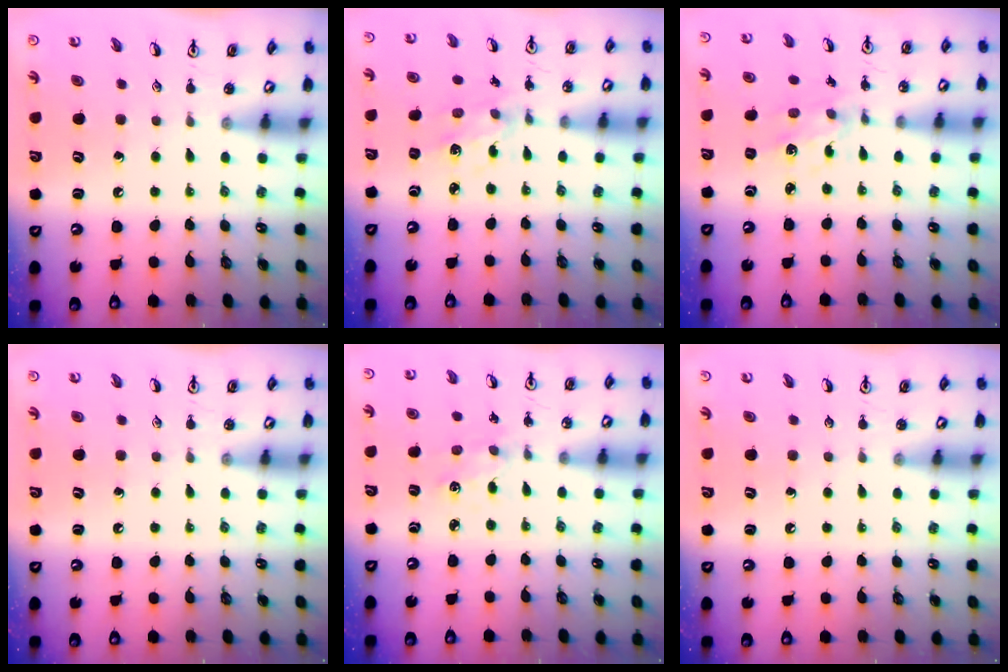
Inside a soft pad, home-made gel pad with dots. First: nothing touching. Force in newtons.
{"total": 2.3, "press": 2.3, "slide": 0.6}
{"total": 2.3, "press": 2.3, "slide": 0.6}
{"total": 0.0}
{"total": 1.8, "press": 1.8, "slide": 0.3}
{"total": 0.0}